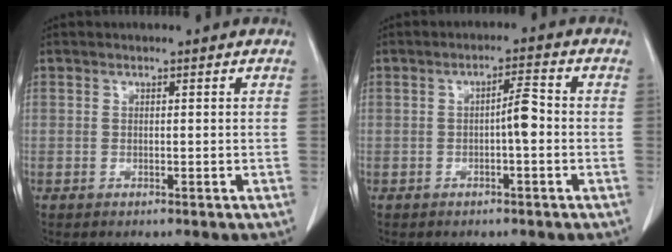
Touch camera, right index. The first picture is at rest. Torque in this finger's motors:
{"motor_torque": [0.53, -0.09, 0.08, 0.04]}